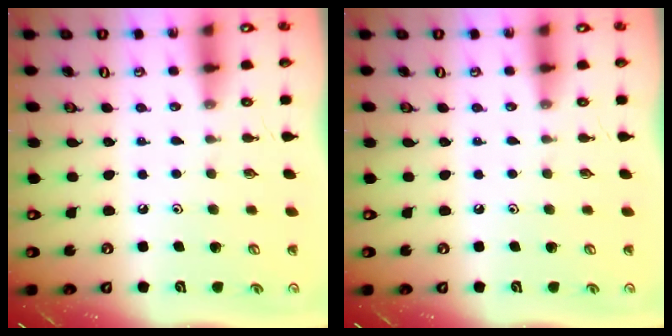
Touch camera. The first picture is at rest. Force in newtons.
{"total": 0.0}